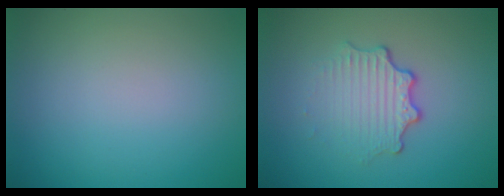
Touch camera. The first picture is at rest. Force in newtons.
{"total": 3.4, "press": 2.6, "slide": 2.3}